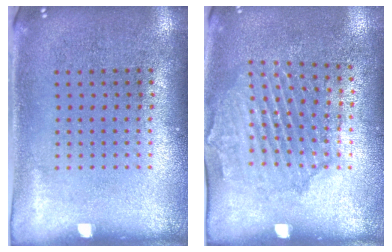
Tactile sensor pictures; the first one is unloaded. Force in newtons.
{"total": 1.6, "press": 1.6, "slide": 0.4}